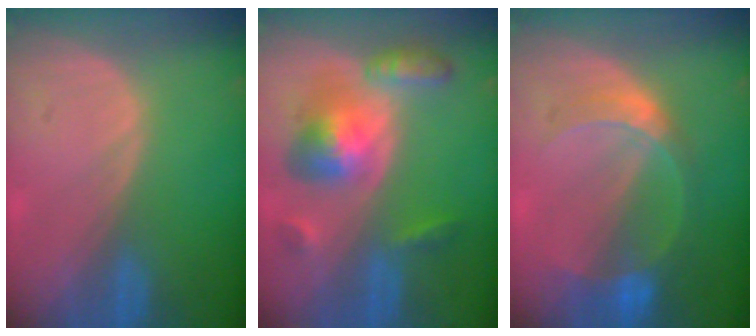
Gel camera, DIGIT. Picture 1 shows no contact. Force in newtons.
{"total": 8.2, "press": 8.2, "slide": 0.6}
{"total": 6.7, "press": 5.9, "slide": 3.2}